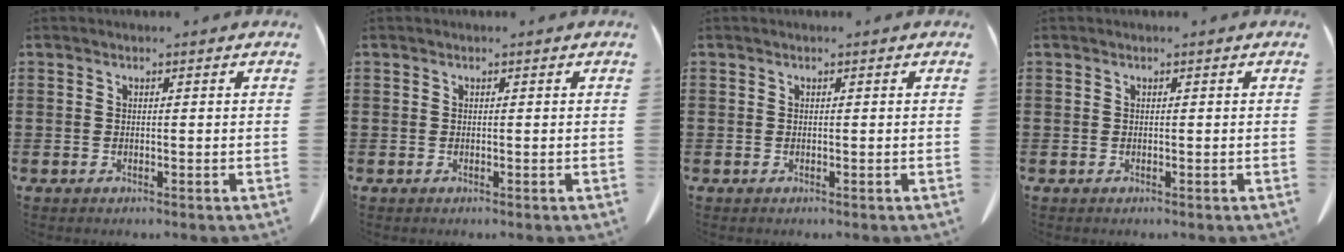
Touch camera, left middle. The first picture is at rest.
{"total": 0.0}
{"total": 0.0}
{"total": 0.0}